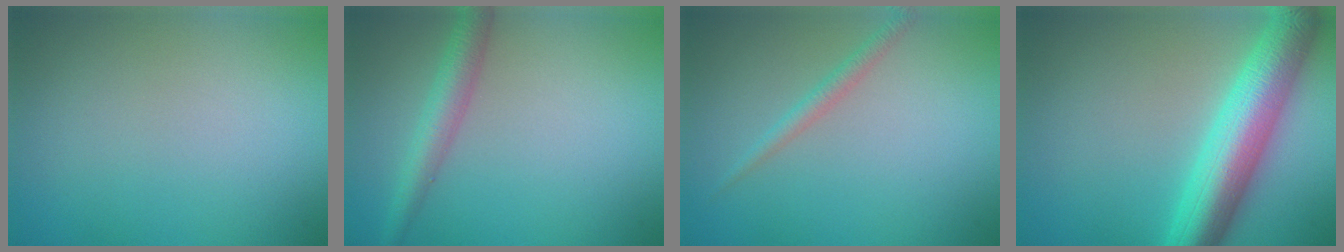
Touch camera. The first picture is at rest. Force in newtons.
{"total": 3.2, "press": 3.1, "slide": 0.2}
{"total": 1.4, "press": 1.4, "slide": 0.1}
{"total": 7.6, "press": 7.6, "slide": 0.1}